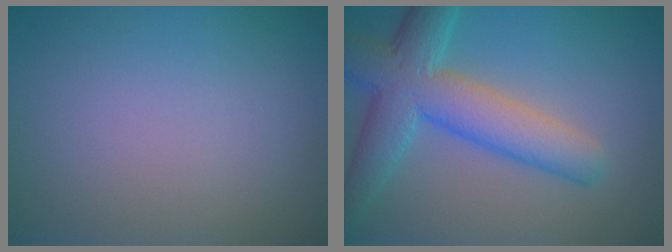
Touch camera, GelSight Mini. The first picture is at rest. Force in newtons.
{"total": 7.1, "press": 7.1, "slide": 0.1}